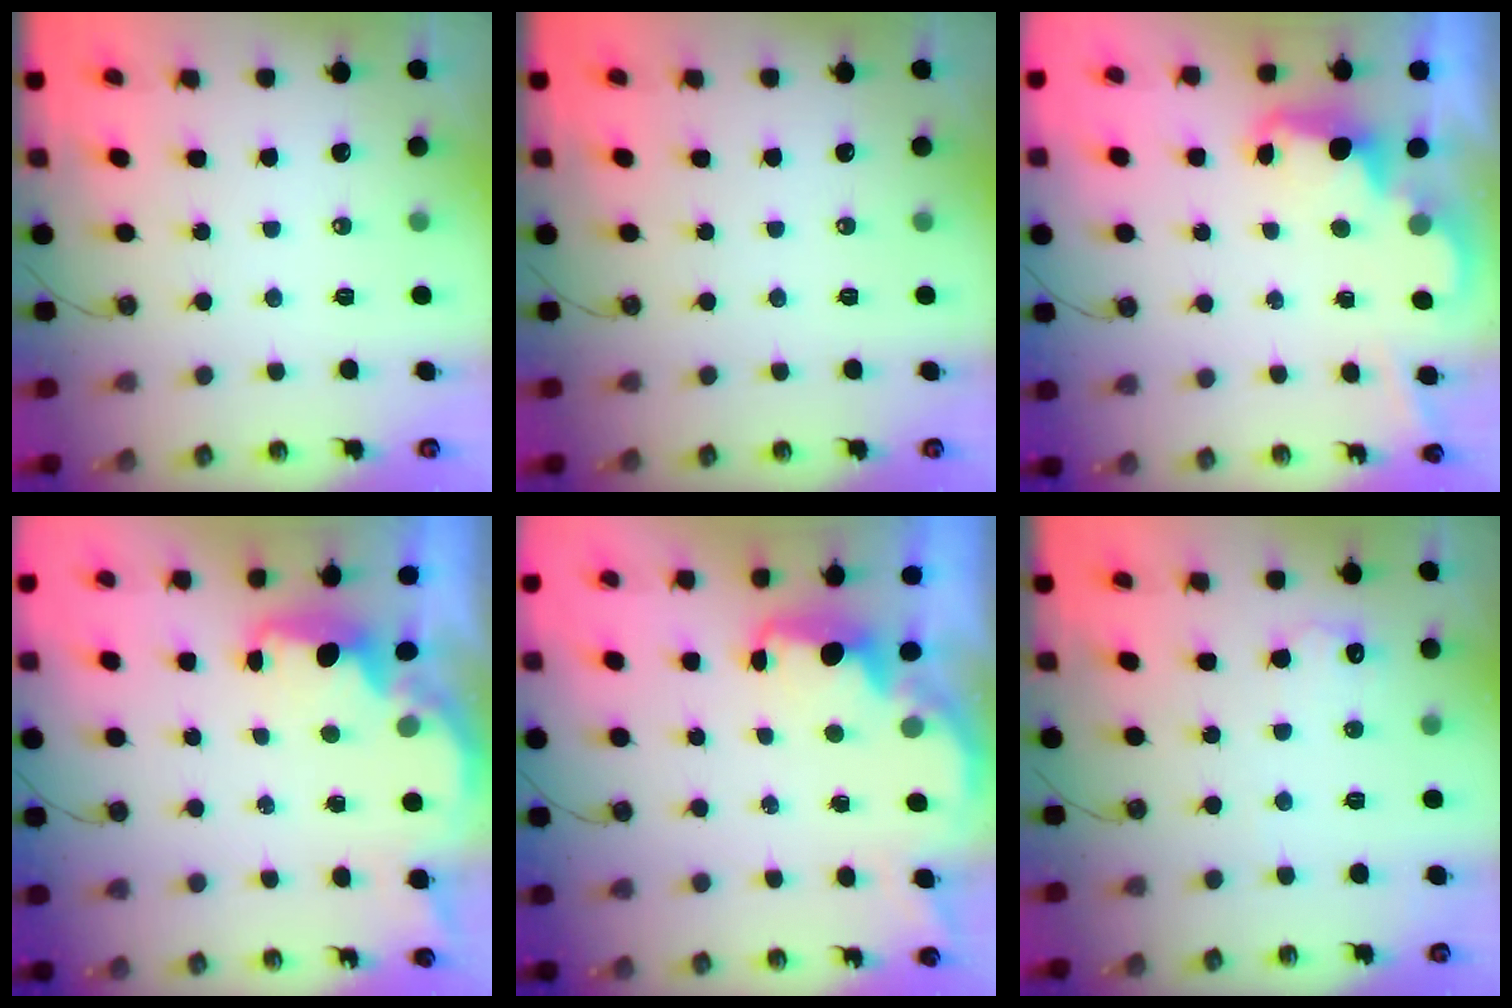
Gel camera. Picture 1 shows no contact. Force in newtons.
{"total": 0.0}
{"total": 2.3, "press": 2.3, "slide": 0.5}
{"total": 2.2, "press": 2.0, "slide": 0.8}
{"total": 2.2, "press": 2.1, "slide": 0.8}
{"total": 6.9, "press": 6.9, "slide": 0.4}